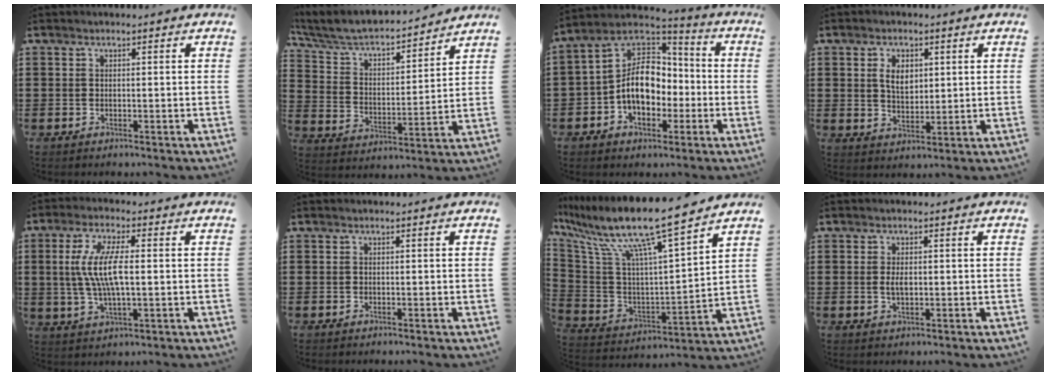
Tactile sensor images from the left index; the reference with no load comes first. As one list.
[{"total": 5.5, "force": [4.8, 1.3, 2.2], "torque": [-0.067, -0.036, 0.075]}, {"total": 10.8, "force": [-1.8, 7.7, 7.4], "torque": [-0.178, 0.012, -0.042]}, {"total": 4.2, "force": [1.4, 2.5, 3.1], "torque": [-0.061, 0.007, 0.021]}, {"total": 8.7, "force": [0.5, 2.6, 8.3], "torque": [-0.180, -0.003, 0.000]}, {"total": 0.0}, {"total": 13.2, "force": [10.1, 0.6, 8.5], "torque": [-0.191, -0.073, 0.165]}, {"total": 2.1, "force": [0.1, 0.9, 1.9], "torque": [-0.039, 0.003, 0.001]}]